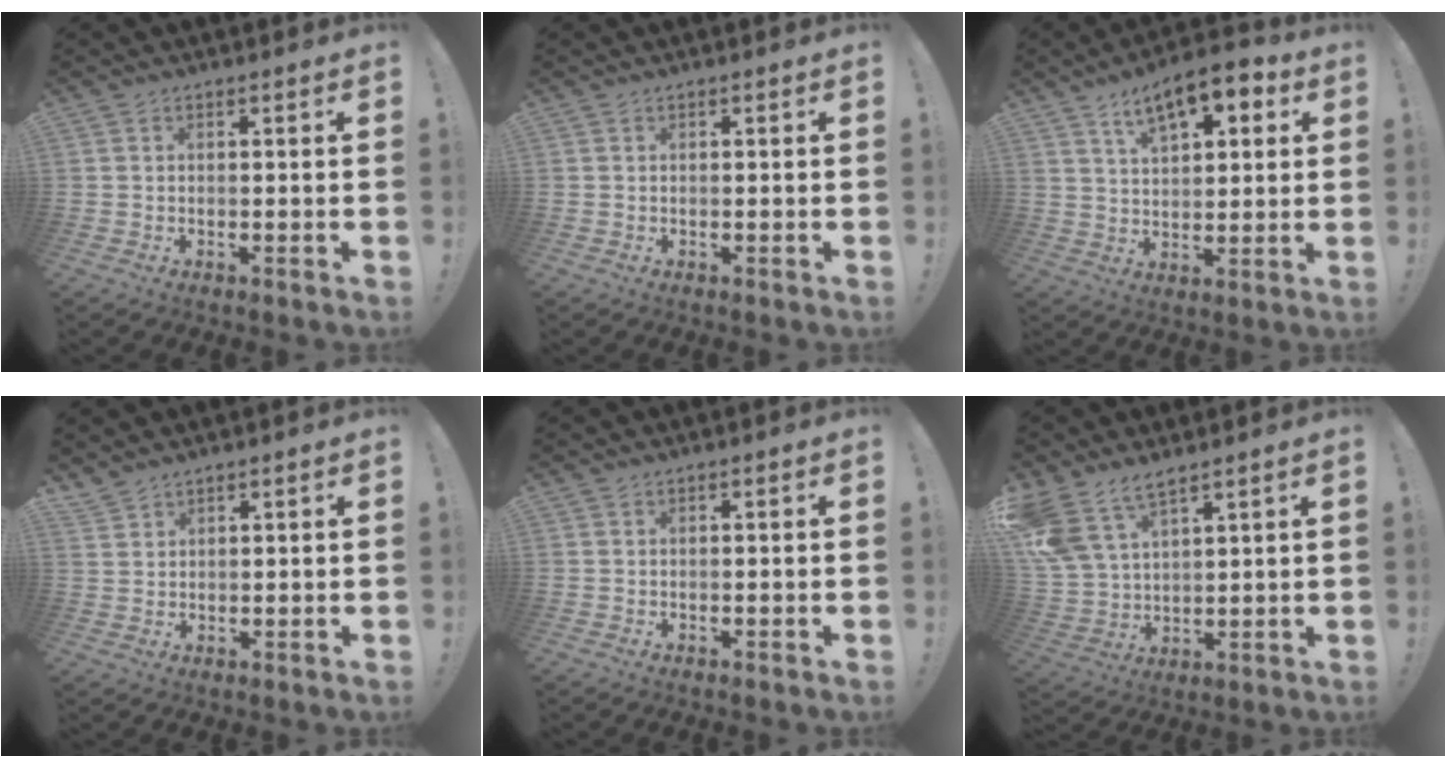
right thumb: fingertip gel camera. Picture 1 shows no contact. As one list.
[{"total": 0.0}, {"total": 11.9, "force": [6.7, 5.4, 8.2], "torque": [-0.130, -0.027, 0.116]}, {"total": 3.9, "force": [3.2, 2.0, 0.6], "torque": [-0.010, -0.022, 0.062]}, {"total": 0.0}, {"total": 10.6, "force": [8.0, 4.6, 5.2], "torque": [-0.114, -0.042, 0.157]}]